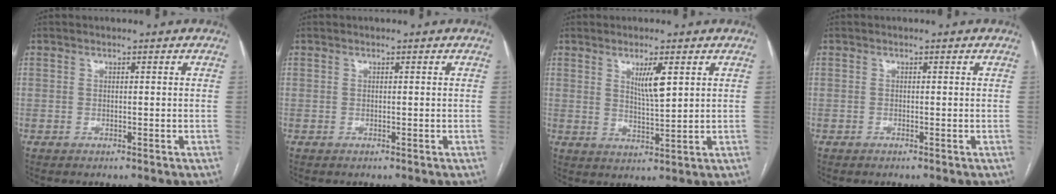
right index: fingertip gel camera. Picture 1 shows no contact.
{"total": 0.0}
{"total": 4.7, "force": [2.0, 0.5, 4.2], "torque": [-0.076, -0.009, 0.039]}
{"total": 0.0}